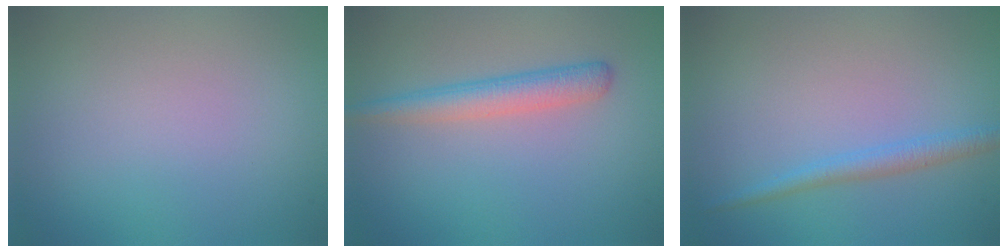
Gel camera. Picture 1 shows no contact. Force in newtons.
{"total": 2.8, "press": 2.8, "slide": 0.1}
{"total": 1.9, "press": 1.9, "slide": 0.0}